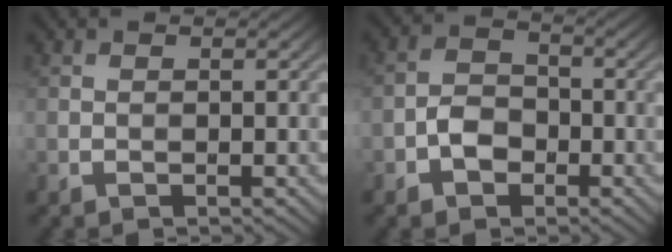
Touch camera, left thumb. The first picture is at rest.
{"total": 3.9, "force": [-1.8, 2.7, 2.2], "torque": [-0.040, 0.007, -0.041]}